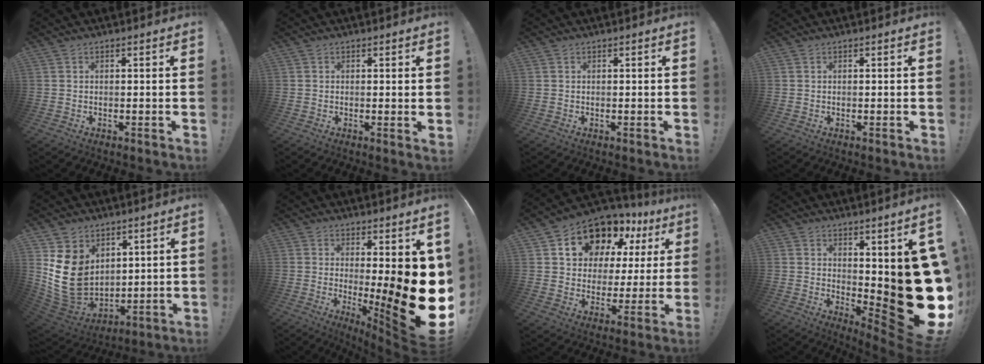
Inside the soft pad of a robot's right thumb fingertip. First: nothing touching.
{"total": 1.2, "force": [0.7, -0.3, 1.0], "torque": [-0.002, -0.008, 0.008]}
{"total": 0.0}
{"total": 0.0}
{"total": 16.4, "force": [3.3, 13.0, 9.5], "torque": [-0.197, -0.031, 0.075]}
{"total": 19.2, "force": [-1.7, 4.2, 18.7], "torque": [-0.234, -0.035, -0.013]}
{"total": 13.7, "force": [10.0, 8.0, 4.8], "torque": [-0.078, -0.083, 0.189]}
{"total": 16.1, "force": [0.7, 5.1, 15.2], "torque": [-0.151, -0.063, 0.030]}